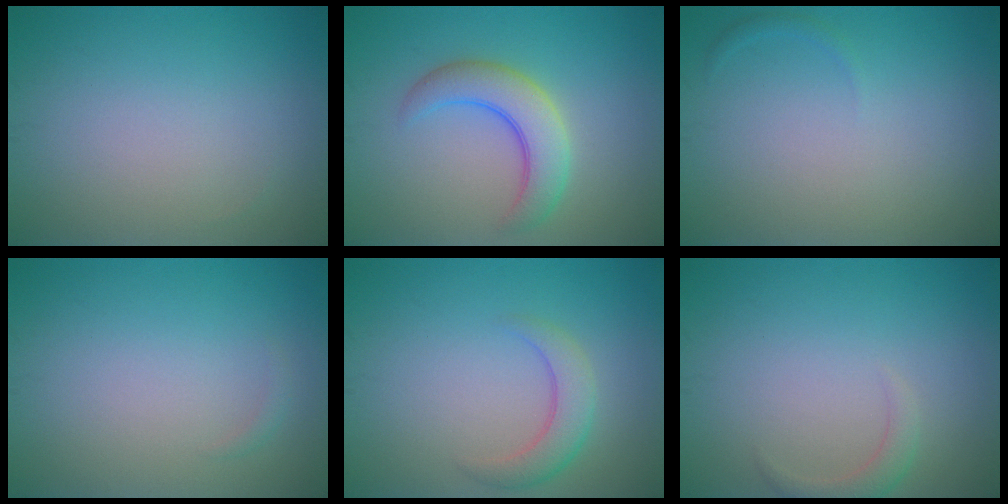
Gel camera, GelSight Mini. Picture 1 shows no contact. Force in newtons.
{"total": 4.7, "press": 4.7, "slide": 0.3}
{"total": 0.5, "press": 0.5, "slide": 0.1}
{"total": 0.5, "press": 0.5, "slide": 0.0}
{"total": 2.8, "press": 2.8, "slide": 0.1}
{"total": 1.6, "press": 1.6, "slide": 0.1}